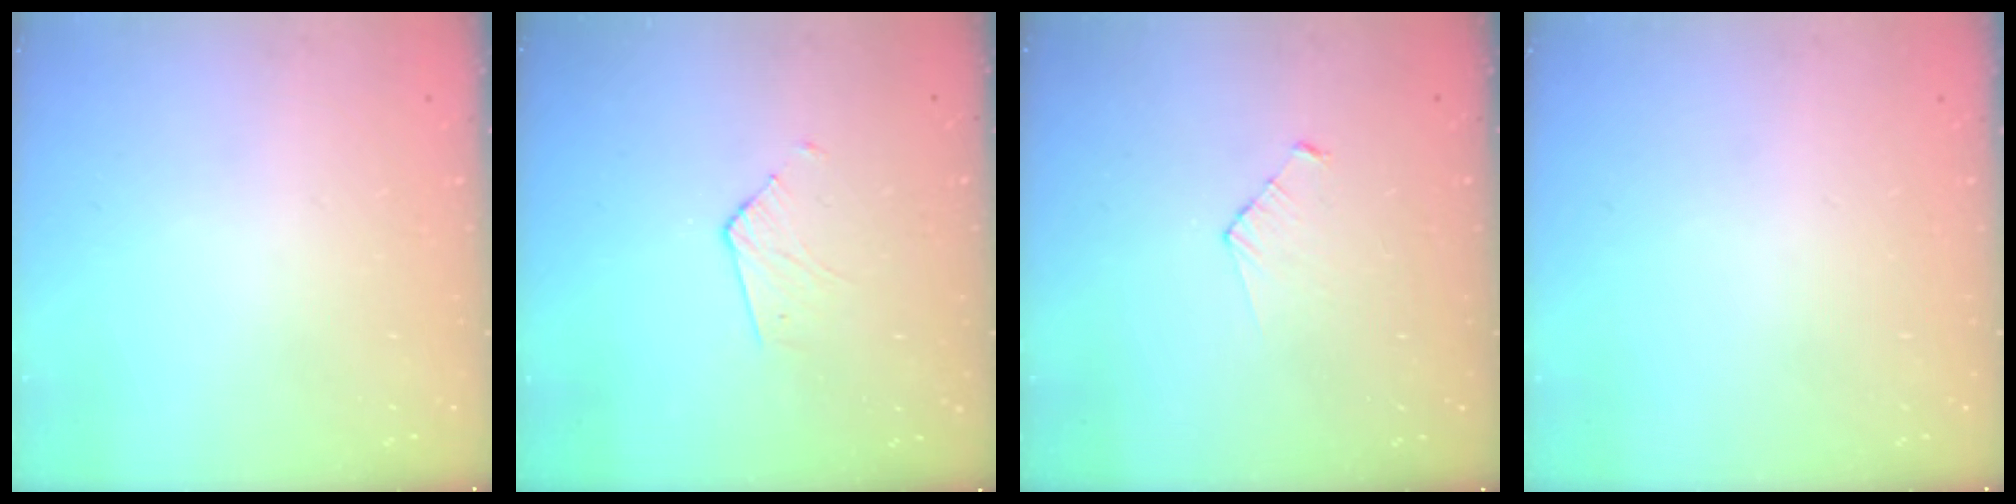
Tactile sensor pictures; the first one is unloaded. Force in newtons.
{"total": 3.2, "press": 3.1, "slide": 0.3}
{"total": 3.8, "press": 3.8, "slide": 0.4}
{"total": 0.0}